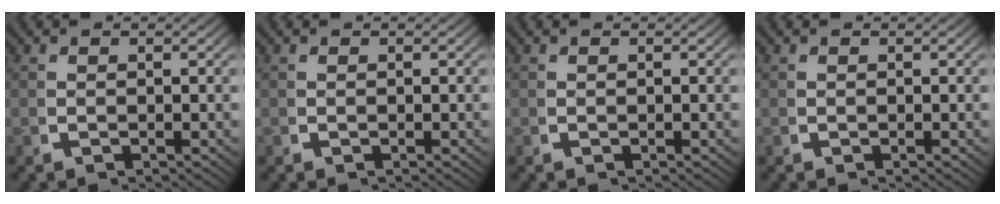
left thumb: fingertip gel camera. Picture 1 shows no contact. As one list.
[{"total": 0.0}, {"total": 0.0}, {"total": 0.0}]